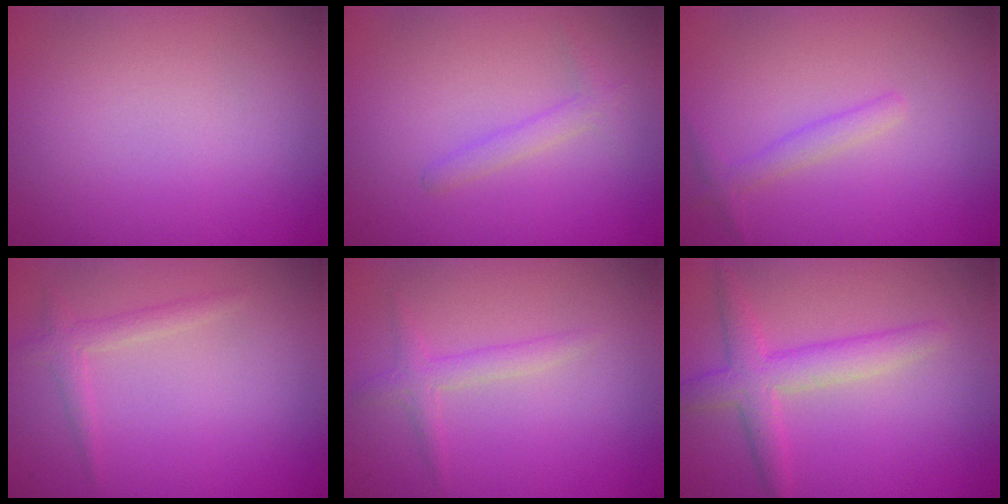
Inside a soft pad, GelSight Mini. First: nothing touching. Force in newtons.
{"total": 1.3, "press": 1.3, "slide": 0.0}
{"total": 1.4, "press": 1.4, "slide": 0.1}
{"total": 1.5, "press": 1.5, "slide": 0.0}
{"total": 1.7, "press": 1.7, "slide": 0.1}
{"total": 2.8, "press": 2.8, "slide": 0.2}